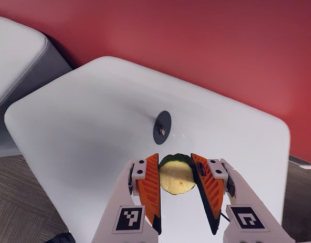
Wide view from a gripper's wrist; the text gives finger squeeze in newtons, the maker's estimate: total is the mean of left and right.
{"total": 11.5, "left": 12.1, "right": 10.9}